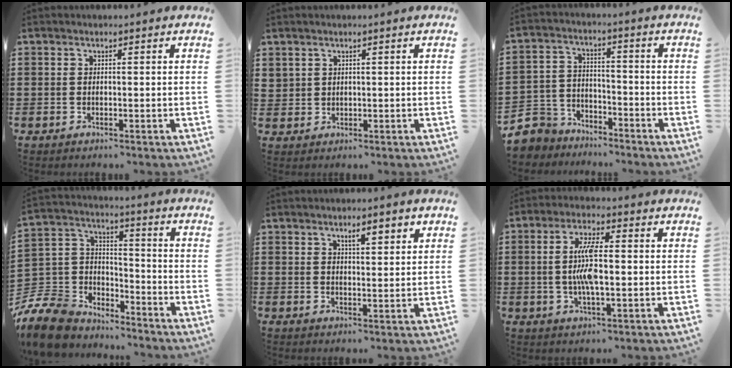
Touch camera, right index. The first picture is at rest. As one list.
[{"total": 1.6, "force": [1.2, 1.0, 0.2], "torque": [-0.007, 0.004, 0.025]}, {"total": 5.7, "force": [-5.1, 2.6, 0.2], "torque": [-0.044, 0.003, -0.112]}, {"total": 9.3, "force": [-7.9, 4.5, 2.0], "torque": [-0.088, 0.006, -0.161]}, {"total": 3.2, "force": [1.8, 0.9, 2.5], "torque": [-0.037, -0.001, 0.025]}, {"total": 7.5, "force": [-0.1, 2.0, 7.2], "torque": [-0.151, 0.000, -0.011]}]